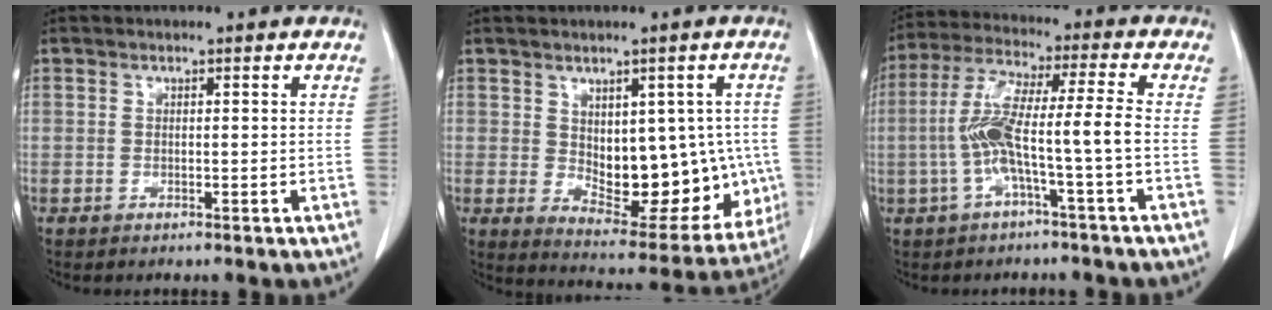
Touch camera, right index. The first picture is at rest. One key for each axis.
{"total": 15.2, "fx": -0.2, "fy": 7.9, "fz": 13.0, "tx": -0.164, "ty": 0.001, "tz": 0.028}
{"total": 9.6, "fx": -2.1, "fy": -0.3, "fz": 9.3, "tx": -0.195, "ty": 0.025, "tz": -0.041}